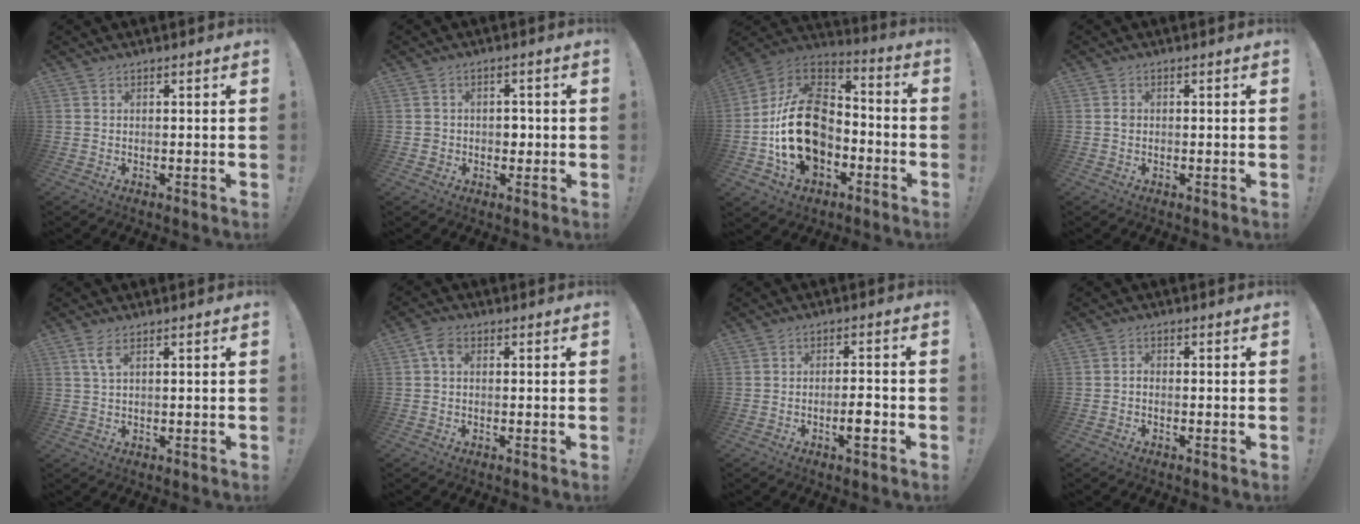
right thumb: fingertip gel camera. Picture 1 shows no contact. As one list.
[{"total": 3.6, "force": [0.1, 3.5, 1.2], "torque": [-0.005, -0.006, -0.002]}, {"total": 23.4, "force": [-4.2, 16.5, 16.1], "torque": [-0.282, 0.035, -0.060]}, {"total": 0.7, "force": [-0.2, 0.6, 0.3], "torque": [-0.006, 0.004, -0.003]}, {"total": 3.8, "force": [1.7, 1.2, 3.1], "torque": [-0.058, -0.002, 0.028]}, {"total": 3.8, "force": [0.7, 2.5, 2.8], "torque": [-0.048, 0.008, 0.013]}, {"total": 4.8, "force": [-2.2, 1.1, 4.1], "torque": [-0.053, 0.004, -0.036]}, {"total": 1.2, "force": [-0.8, 0.6, 0.6], "torque": [-0.009, 0.004, -0.015]}]